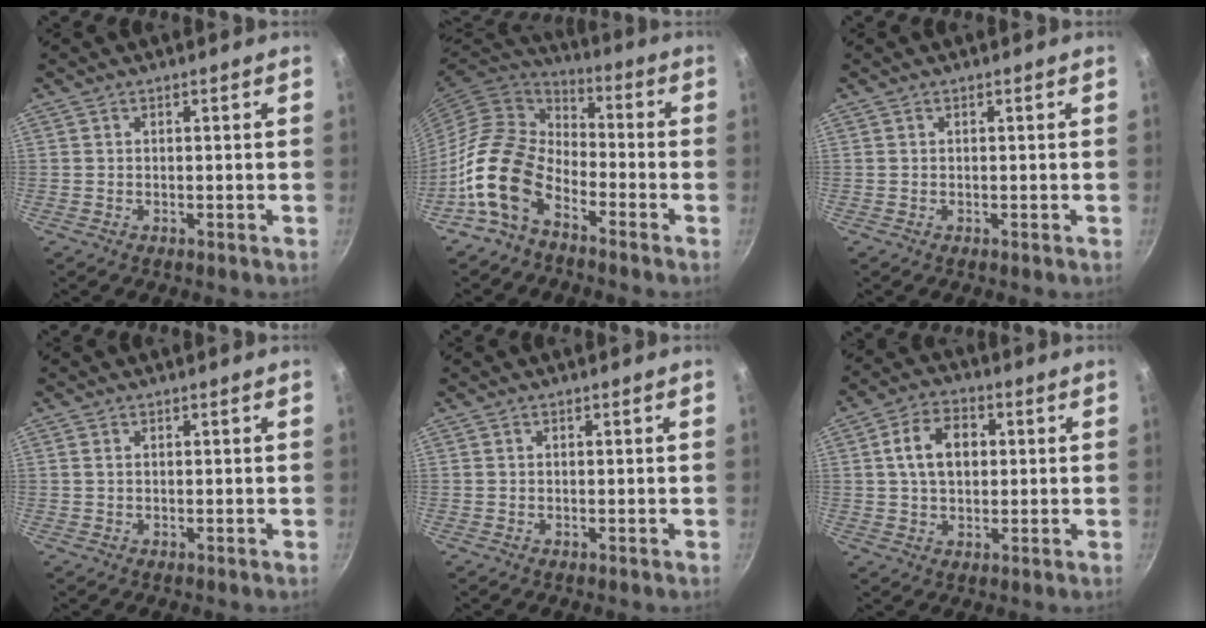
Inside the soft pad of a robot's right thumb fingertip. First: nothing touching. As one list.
[{"total": 14.0, "force": [-7.5, 8.7, 8.1], "torque": [-0.126, 0.061, -0.169]}, {"total": 0.0}, {"total": 0.9, "force": [0.2, 0.6, 0.6], "torque": [-0.012, 0.002, 0.002]}, {"total": 0.0}, {"total": 9.1, "force": [1.5, 6.4, 6.4], "torque": [-0.089, 0.014, 0.018]}]